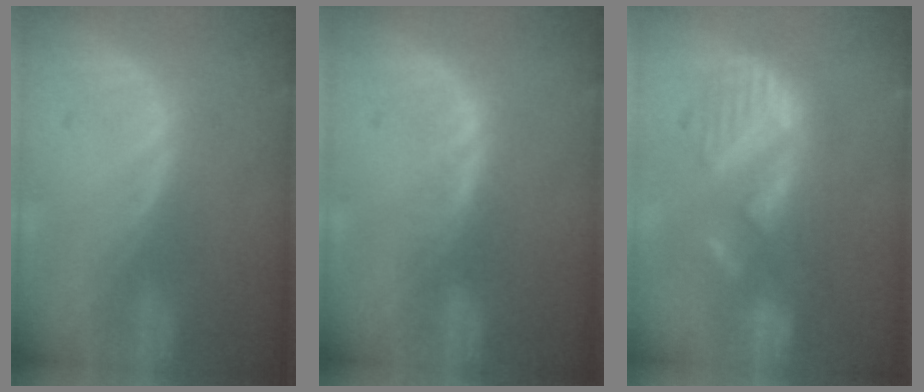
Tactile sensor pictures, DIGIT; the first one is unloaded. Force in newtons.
{"total": 2.1, "press": 2.1, "slide": 0.2}
{"total": 8.7, "press": 8.7, "slide": 0.6}